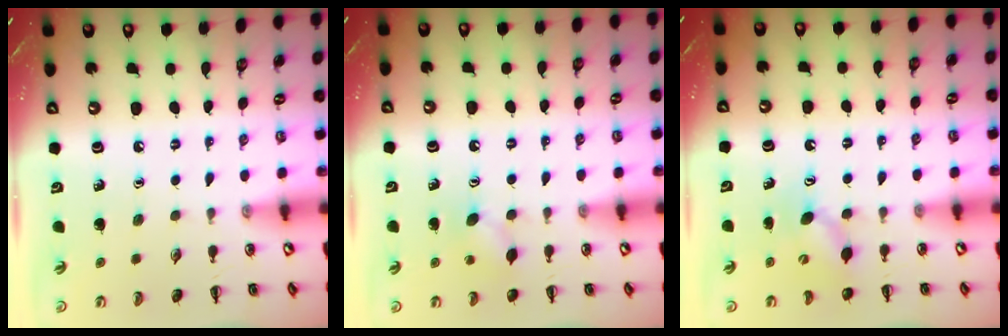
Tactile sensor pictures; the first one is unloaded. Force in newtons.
{"total": 6.7, "press": 6.5, "slide": 1.5}
{"total": 6.3, "press": 6.2, "slide": 1.1}